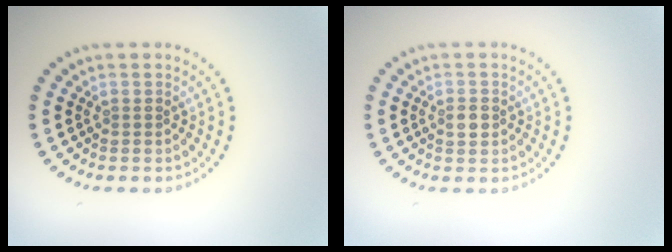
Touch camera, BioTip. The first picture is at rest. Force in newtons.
{"total": 1.6, "press": 1.6, "slide": 0.2}